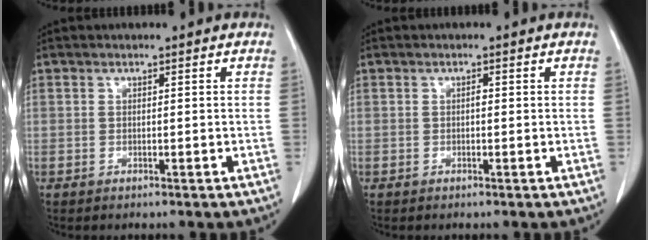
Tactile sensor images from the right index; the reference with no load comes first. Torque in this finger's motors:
{"motor_torque": [0.04, -0.02, 0.05, 0.01]}